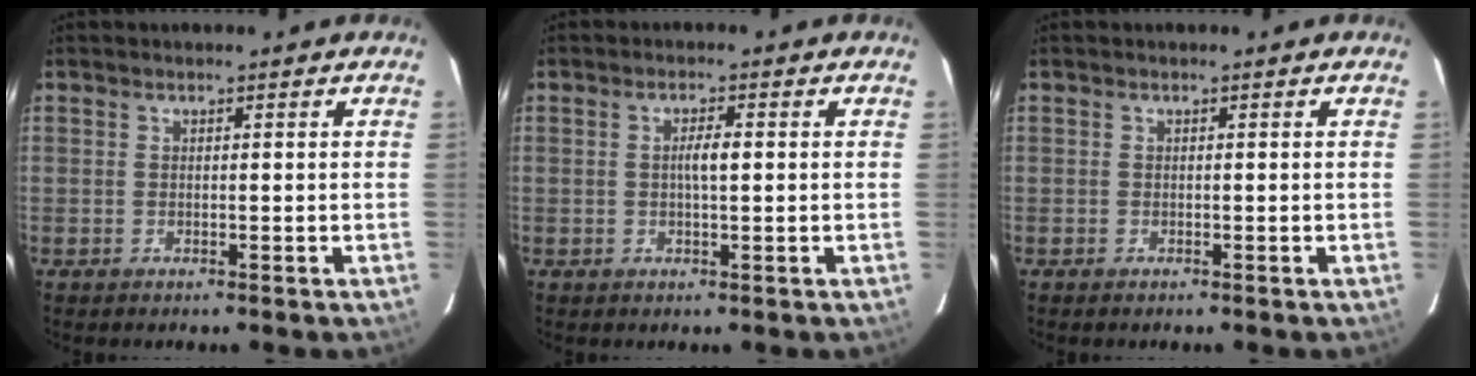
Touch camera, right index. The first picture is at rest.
{"total": 2.5, "force": [0.1, 0.3, 2.5], "torque": [-0.047, 0.002, 0.001]}
{"total": 0.0}